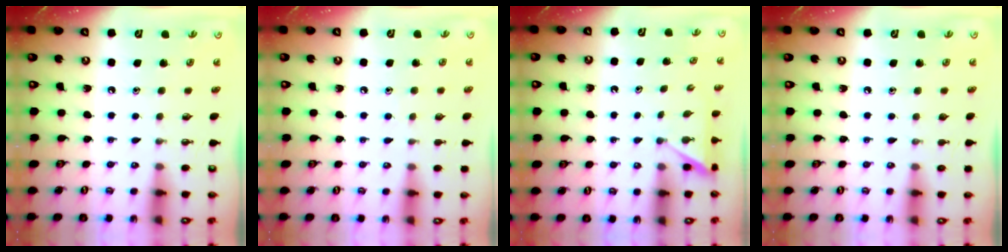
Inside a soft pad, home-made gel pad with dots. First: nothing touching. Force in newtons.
{"total": 4.6, "press": 4.6, "slide": 0.5}
{"total": 1.9, "press": 1.9, "slide": 0.2}
{"total": 0.0}